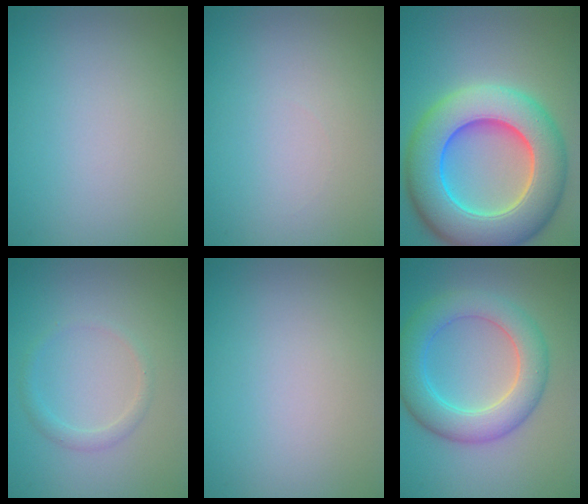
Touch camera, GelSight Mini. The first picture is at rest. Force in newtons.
{"total": 0.0}
{"total": 12.2, "press": 12.2, "slide": 0.4}
{"total": 1.3, "press": 1.3, "slide": 0.0}
{"total": 0.0}
{"total": 6.3, "press": 6.3, "slide": 0.2}